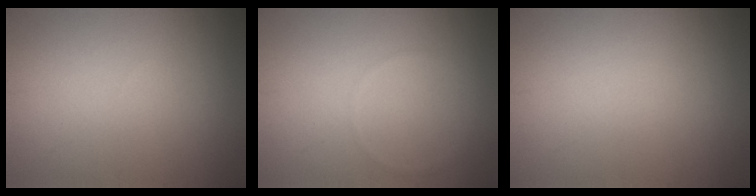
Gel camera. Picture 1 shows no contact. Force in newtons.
{"total": 0.6, "press": 0.6, "slide": 0.1}
{"total": 0.0}